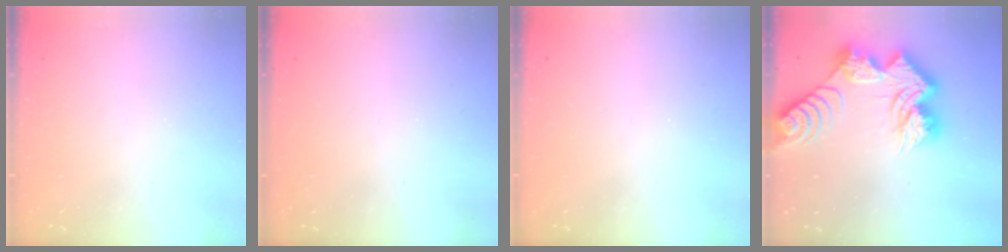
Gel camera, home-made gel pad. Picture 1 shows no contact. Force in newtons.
{"total": 0.0}
{"total": 0.0}
{"total": 19.6, "press": 19.6, "slide": 1.4}